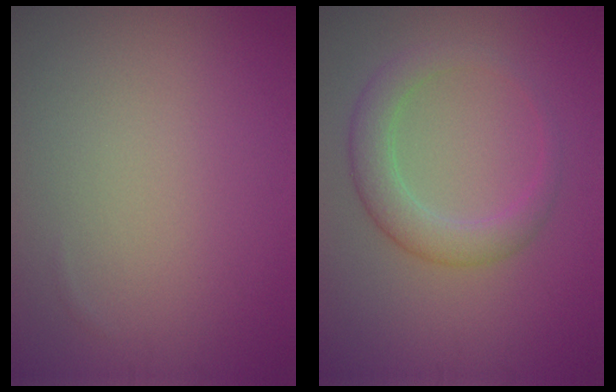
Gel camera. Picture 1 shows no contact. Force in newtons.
{"total": 3.7, "press": 3.7, "slide": 0.3}